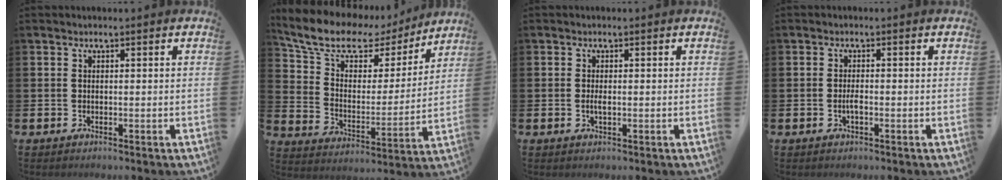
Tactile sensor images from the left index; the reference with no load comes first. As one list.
[{"total": 10.8, "force": [8.5, 5.2, 4.1], "torque": [-0.116, -0.047, 0.146]}, {"total": 1.2, "force": [0.0, 0.4, 1.1], "torque": [-0.016, -0.001, -0.003]}, {"total": 1.4, "force": [-0.4, 0.4, 1.2], "torque": [-0.017, -0.002, -0.009]}]